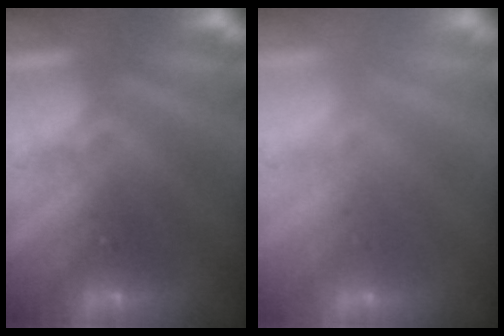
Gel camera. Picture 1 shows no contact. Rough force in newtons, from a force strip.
{"total": 2.3}